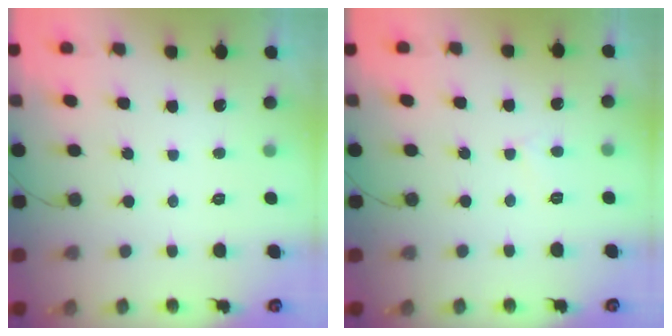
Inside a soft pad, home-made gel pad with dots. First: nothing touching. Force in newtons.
{"total": 2.0, "press": 2.0, "slide": 0.2}